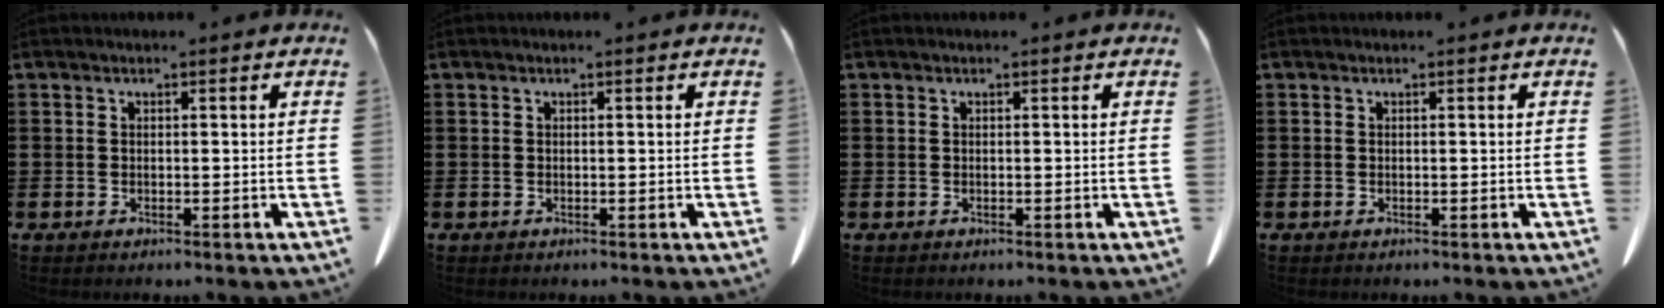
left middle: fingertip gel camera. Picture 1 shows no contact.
{"total": 0.0}
{"total": 0.0}
{"total": 0.0}